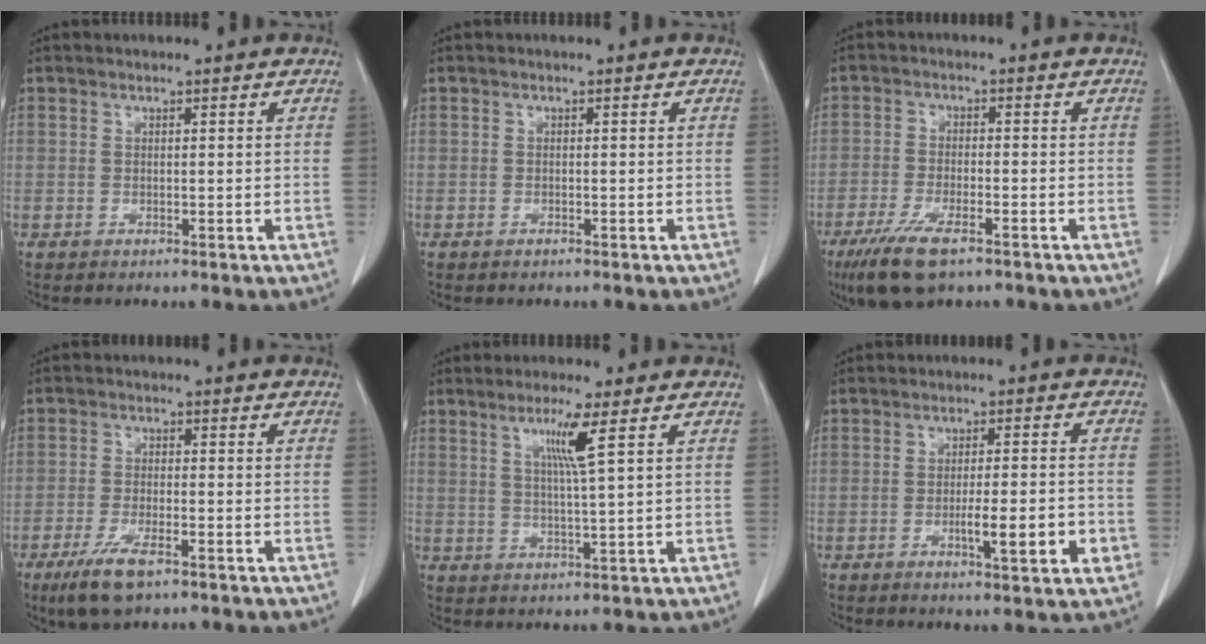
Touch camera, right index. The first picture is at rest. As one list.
[{"total": 0.0}, {"total": 8.3, "force": [-5.4, 2.0, 6.0], "torque": [-0.116, -0.018, -0.093]}, {"total": 6.9, "force": [-4.3, 1.5, 5.1], "torque": [-0.105, -0.014, -0.074]}, {"total": 5.0, "force": [2.1, -1.1, 4.4], "torque": [-0.083, -0.007, 0.041]}, {"total": 7.1, "force": [-2.3, 0.8, 6.6], "torque": [-0.099, -0.004, -0.030]}]